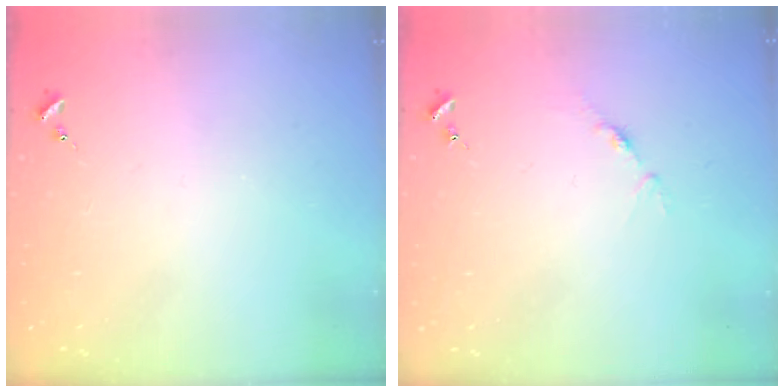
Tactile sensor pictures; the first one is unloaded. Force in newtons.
{"total": 3.8, "press": 3.8, "slide": 0.5}